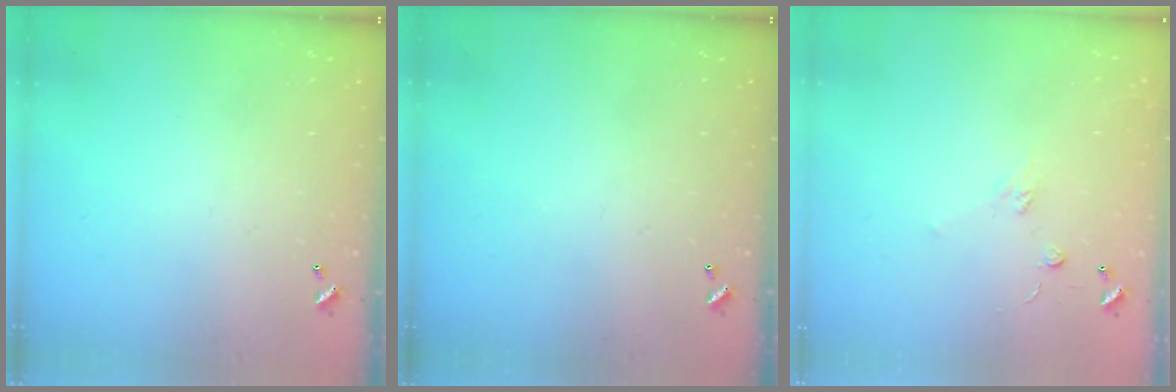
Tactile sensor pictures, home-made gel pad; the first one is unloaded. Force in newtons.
{"total": 0.0}
{"total": 2.5, "press": 2.3, "slide": 1.0}